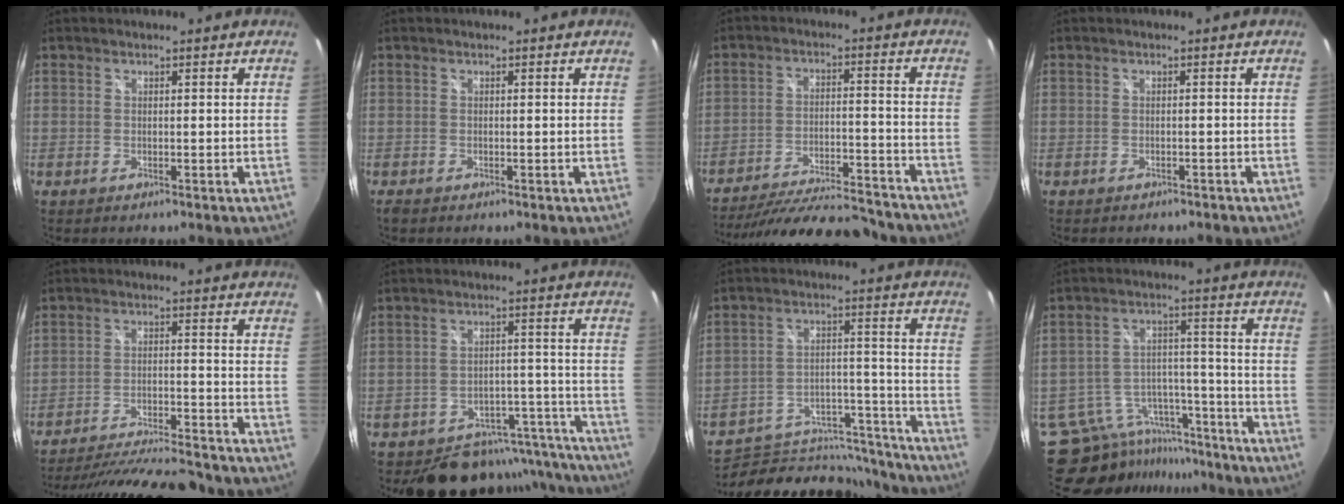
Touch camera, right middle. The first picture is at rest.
{"total": 0.6, "force": [-0.5, 0.2, 0.3], "torque": [-0.007, -0.002, -0.009]}
{"total": 23.2, "force": [-20.8, 4.7, 9.3], "torque": [-0.172, -0.020, -0.289]}
{"total": 1.8, "force": [-1.6, 0.6, 0.4], "torque": [-0.012, -0.010, -0.022]}
{"total": 21.4, "force": [-19.1, 3.2, 9.2], "torque": [-0.176, -0.033, -0.282]}
{"total": 16.5, "force": [-14.7, 7.1, 2.2], "torque": [-0.036, 0.058, -0.178]}
{"total": 20.7, "force": [-19.0, 6.8, 4.6], "torque": [-0.076, 0.044, -0.253]}
{"total": 14.5, "force": [-12.9, 6.2, 2.1], "torque": [-0.050, 0.037, -0.178]}